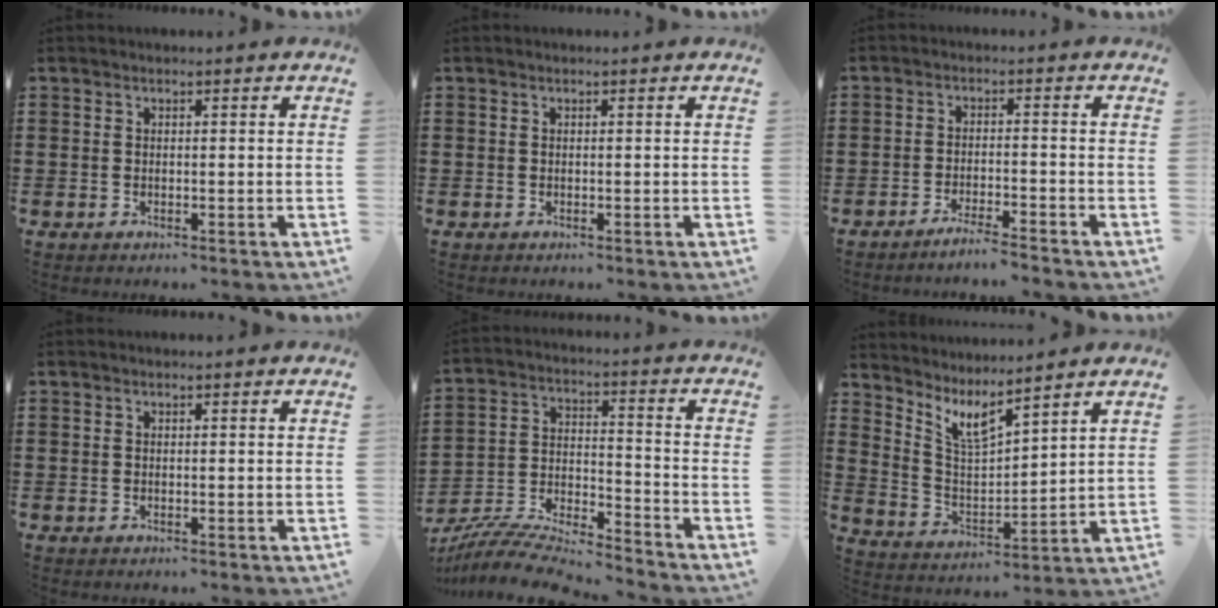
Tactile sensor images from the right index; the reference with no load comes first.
{"total": 0.0}
{"total": 3.0, "force": [-2.8, -0.5, 1.0], "torque": [-0.017, -0.002, -0.054]}
{"total": 0.0}
{"total": 8.3, "force": [-7.9, 0.9, 2.5], "torque": [-0.059, -0.001, -0.160]}
{"total": 6.2, "force": [4.8, 1.3, 3.7], "torque": [-0.088, -0.024, 0.087]}